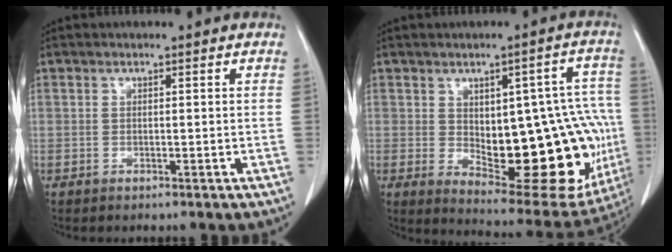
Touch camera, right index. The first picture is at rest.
{"total": 22.9, "force": [-2.4, 8.8, 21.1], "torque": [-0.217, 0.020, 0.001]}